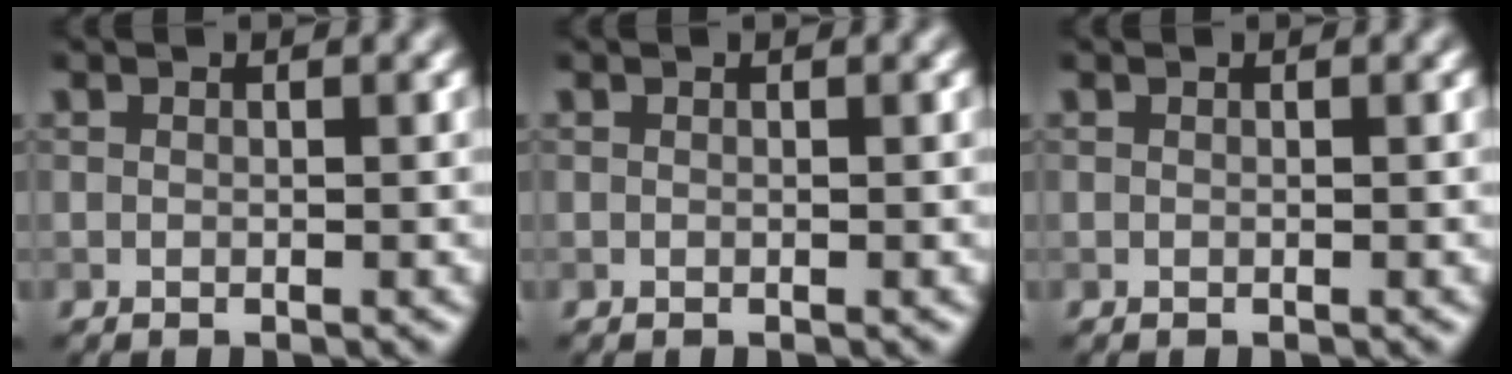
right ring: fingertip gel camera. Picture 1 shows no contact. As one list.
[{"total": 0.0}, {"total": 0.0}]